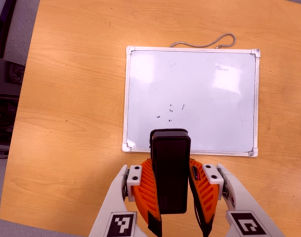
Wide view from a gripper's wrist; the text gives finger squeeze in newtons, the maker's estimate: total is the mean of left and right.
{"total": 6.9, "left": 5.7, "right": 8.2}